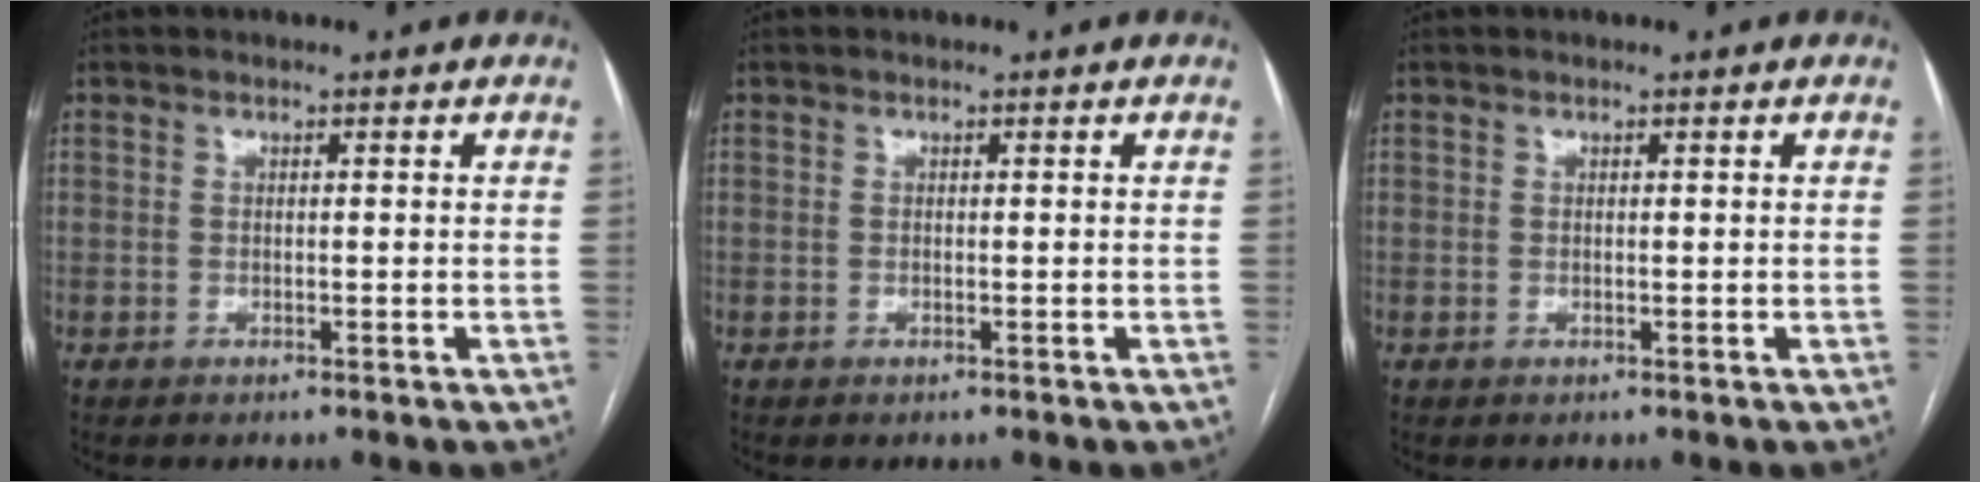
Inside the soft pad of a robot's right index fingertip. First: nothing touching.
{"total": 0.0}
{"total": 0.0}